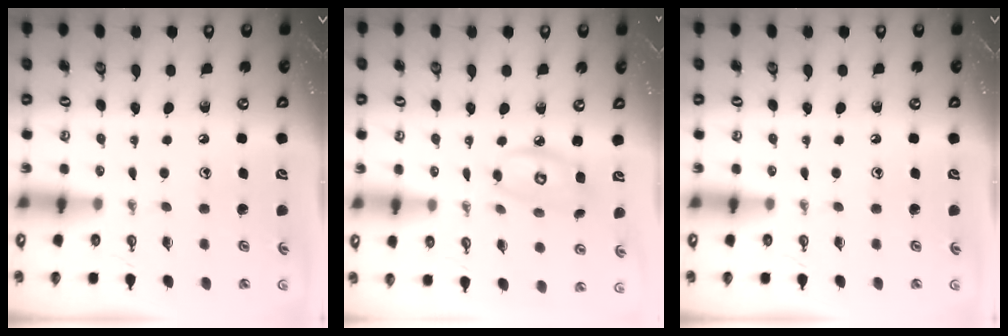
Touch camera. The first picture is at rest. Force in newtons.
{"total": 6.8, "press": 6.8, "slide": 0.3}
{"total": 0.0}